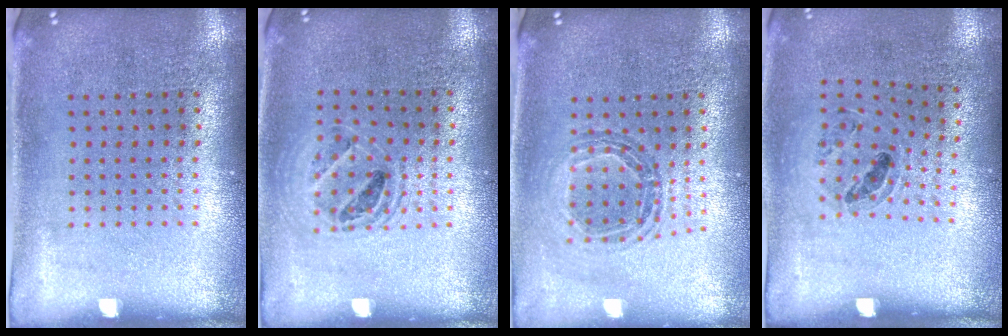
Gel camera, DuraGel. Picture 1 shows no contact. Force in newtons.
{"total": 1.4, "press": 1.3, "slide": 0.5}
{"total": 0.9, "press": 0.9, "slide": 0.2}
{"total": 1.0, "press": 0.8, "slide": 0.5}